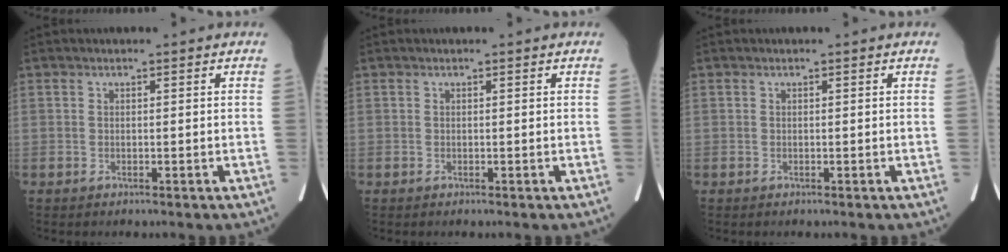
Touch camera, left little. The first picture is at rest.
{"total": 0.0}
{"total": 0.0}